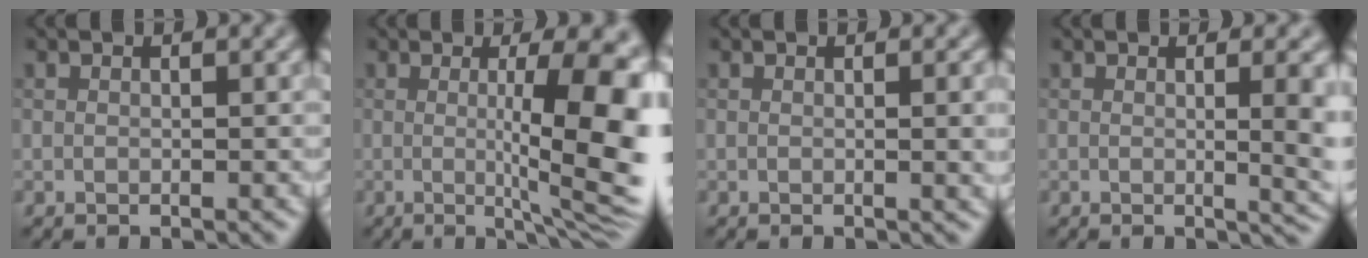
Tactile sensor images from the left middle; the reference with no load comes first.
{"total": 11.6, "force": [0.1, 2.8, 11.3], "torque": [-0.140, -0.011, 0.004]}
{"total": 2.1, "force": [0.1, 0.6, 2.1], "torque": [-0.021, 0.000, -0.001]}
{"total": 5.0, "force": [0.2, 1.8, 4.6], "torque": [-0.040, -0.003, 0.004]}